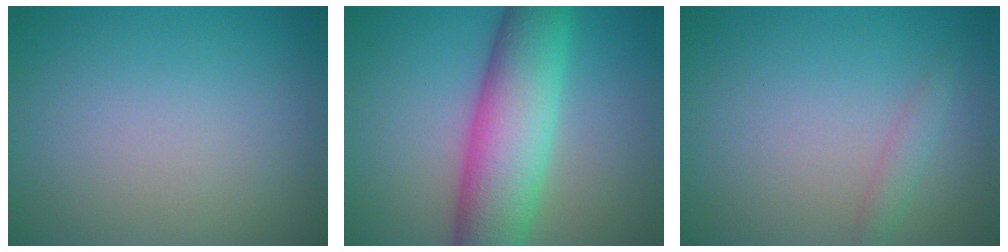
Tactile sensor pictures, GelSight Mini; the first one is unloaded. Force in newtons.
{"total": 10.0, "press": 10.0, "slide": 0.3}
{"total": 1.3, "press": 1.3, "slide": 0.0}